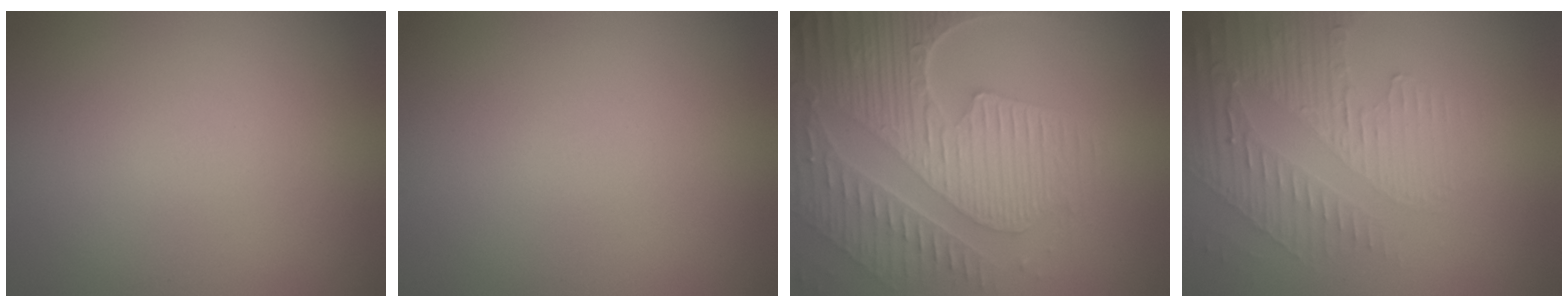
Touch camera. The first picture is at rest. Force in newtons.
{"total": 0.0}
{"total": 8.9, "press": 6.5, "slide": 6.1}
{"total": 3.8, "press": 3.6, "slide": 1.2}